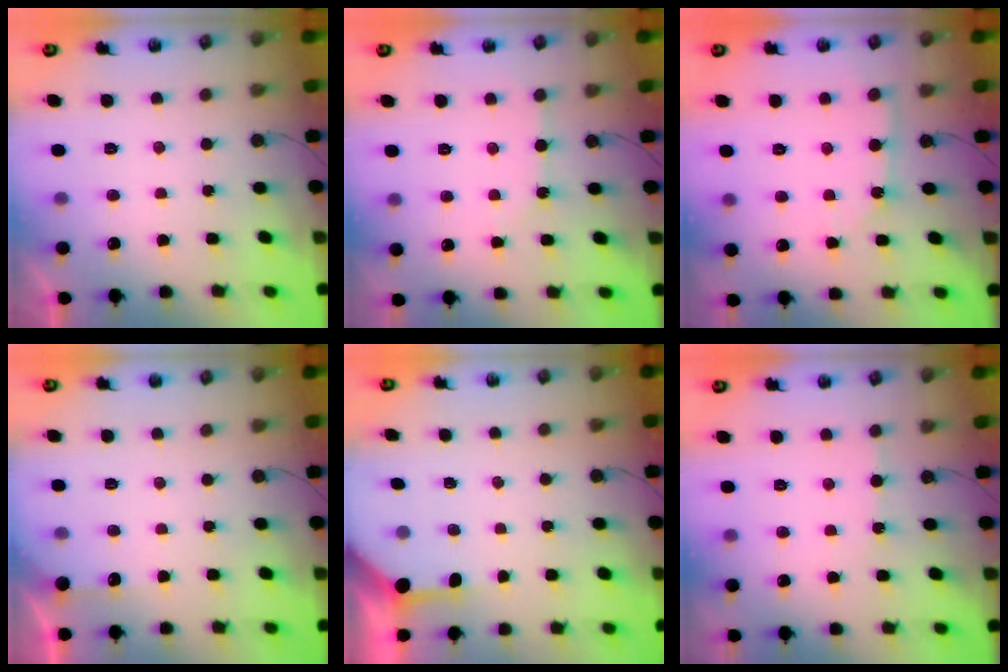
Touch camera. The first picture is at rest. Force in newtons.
{"total": 3.3, "press": 3.2, "slide": 0.3}
{"total": 5.1, "press": 5.1, "slide": 0.0}
{"total": 3.4, "press": 3.4, "slide": 0.4}
{"total": 3.2, "press": 3.2, "slide": 0.5}
{"total": 5.4, "press": 5.4, "slide": 0.3}